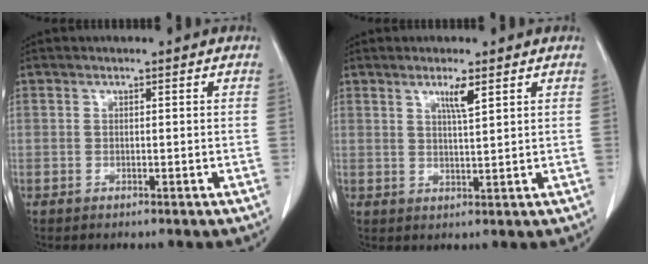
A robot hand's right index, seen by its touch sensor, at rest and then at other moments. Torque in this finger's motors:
{"motor_torque": [0.17, 0.16, 0.04, 0.03]}